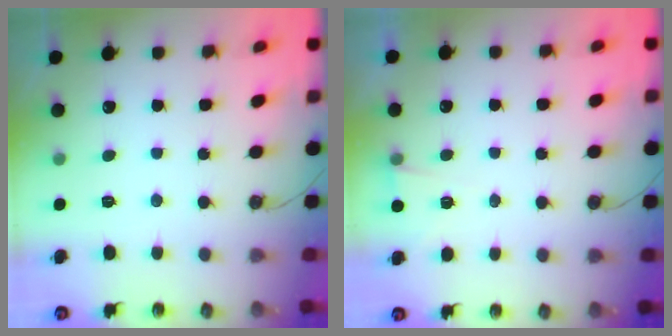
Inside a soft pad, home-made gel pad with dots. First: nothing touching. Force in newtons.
{"total": 5.2, "press": 2.9, "slide": 4.2}